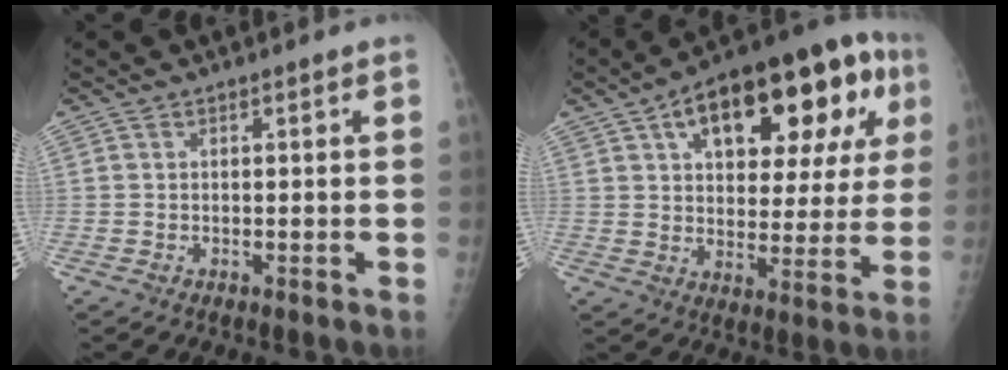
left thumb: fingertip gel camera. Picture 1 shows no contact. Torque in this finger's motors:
{"motor_torque": [0.53, 0.66, 1.43, -0.30, 0.18]}